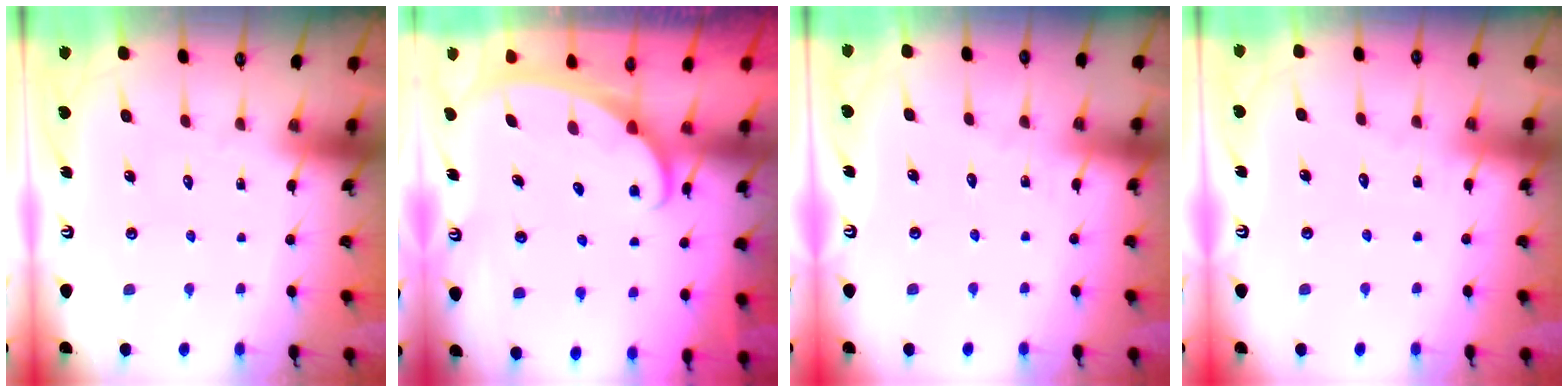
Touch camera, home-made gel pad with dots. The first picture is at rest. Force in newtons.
{"total": 2.4, "press": 2.4, "slide": 0.4}
{"total": 2.7, "press": 2.7, "slide": 0.3}
{"total": 2.4, "press": 2.4, "slide": 0.3}